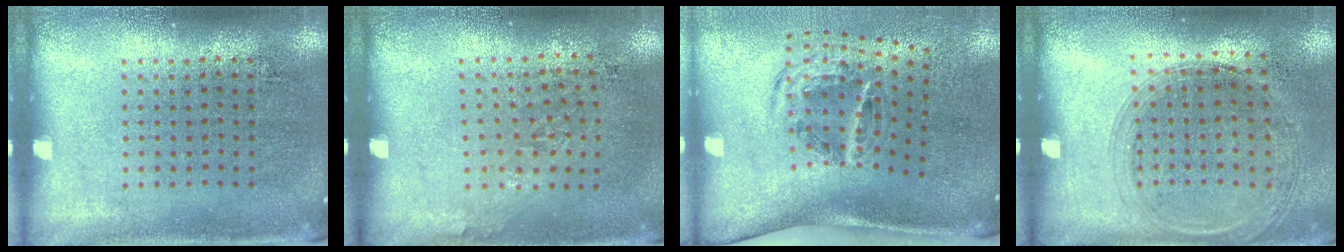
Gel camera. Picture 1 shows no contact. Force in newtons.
{"total": 0.9, "press": 0.7, "slide": 0.7}
{"total": 1.9, "press": 1.2, "slide": 1.4}
{"total": 1.3, "press": 1.2, "slide": 0.5}